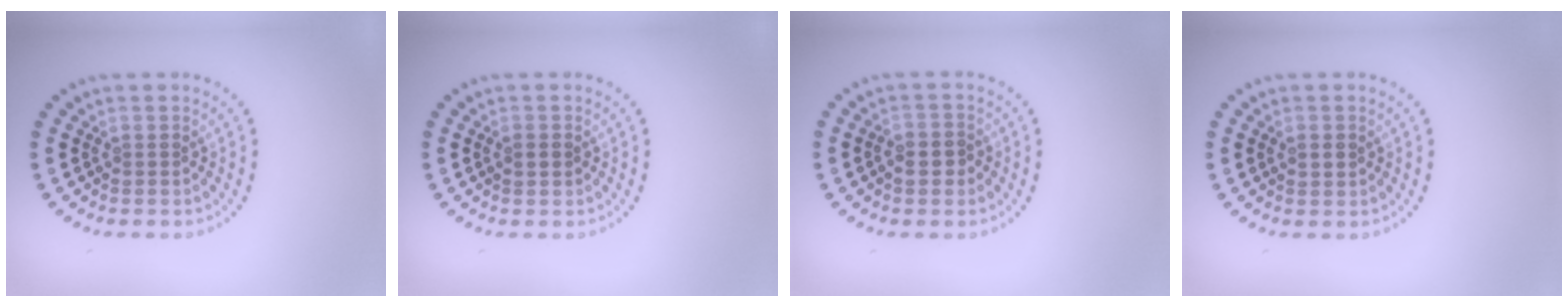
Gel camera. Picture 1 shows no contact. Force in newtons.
{"total": 1.2, "press": 1.1, "slide": 0.1}
{"total": 1.7, "press": 1.6, "slide": 0.5}
{"total": 1.5, "press": 1.5, "slide": 0.1}